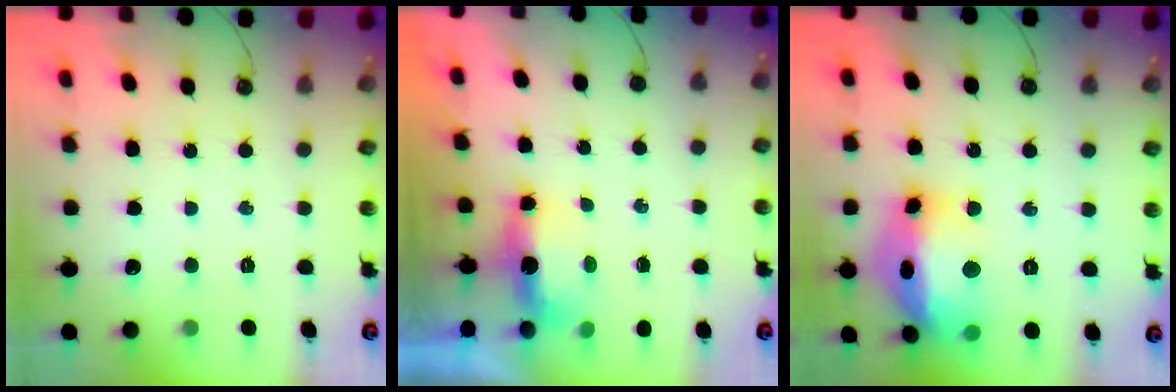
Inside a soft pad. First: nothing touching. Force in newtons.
{"total": 5.4, "press": 5.4, "slide": 0.7}
{"total": 18.8, "press": 18.7, "slide": 1.9}